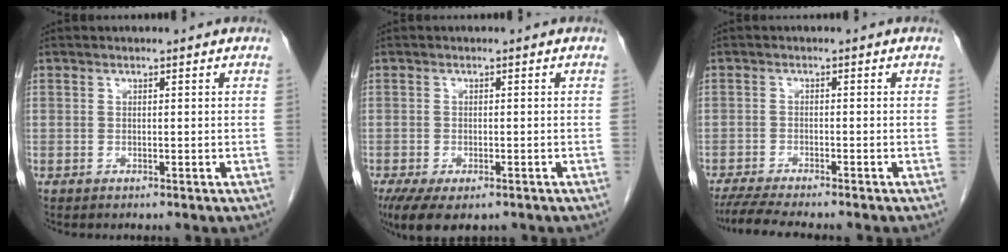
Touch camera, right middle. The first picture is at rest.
{"total": 7.1, "force": [-4.7, 2.9, 4.4], "torque": [-0.077, -0.015, -0.075]}
{"total": 7.4, "force": [-6.4, 0.3, 3.7], "torque": [-0.058, -0.017, -0.104]}